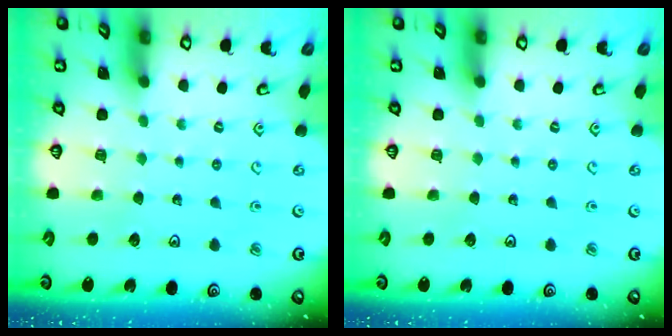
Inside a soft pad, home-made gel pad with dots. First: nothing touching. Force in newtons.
{"total": 0.0}